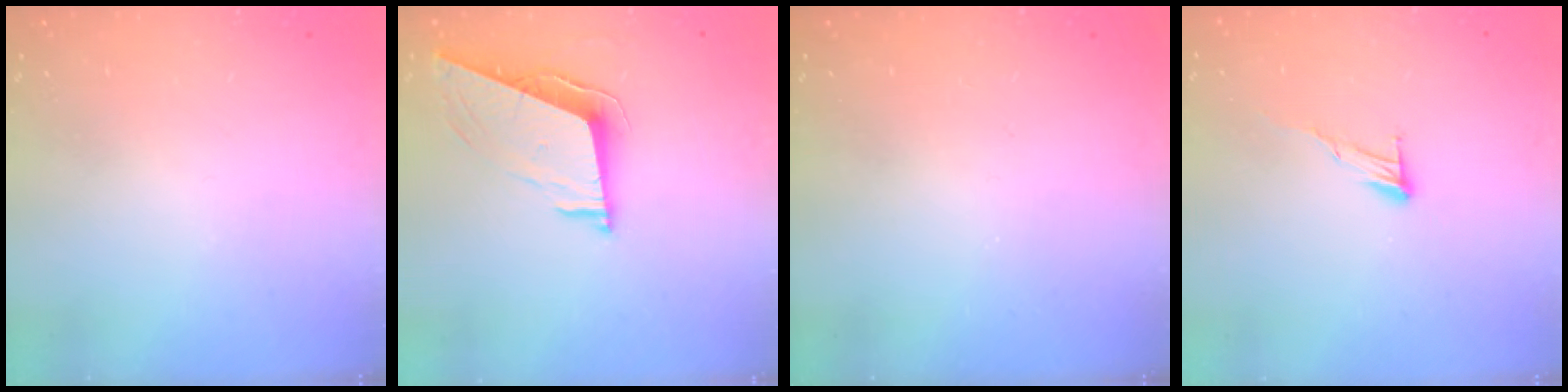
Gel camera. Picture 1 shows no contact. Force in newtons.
{"total": 8.5, "press": 8.2, "slide": 2.2}
{"total": 0.0}
{"total": 6.9, "press": 6.8, "slide": 0.4}